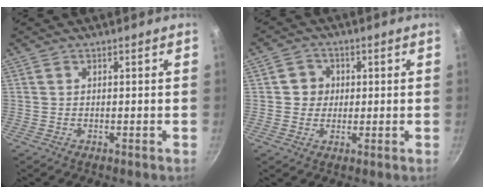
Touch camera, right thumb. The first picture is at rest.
{"total": 4.3, "force": [0.6, 4.1, 1.2], "torque": [0.013, 0.004, 0.003]}